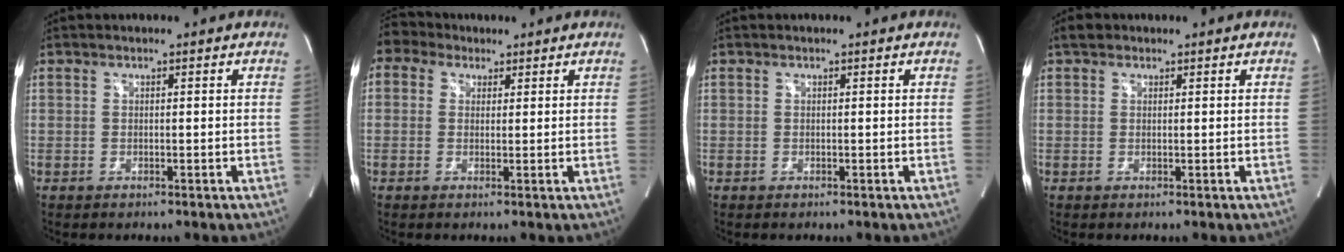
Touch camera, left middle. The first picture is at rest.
{"total": 2.9, "force": [2.2, 1.9, -0.5], "torque": [-0.004, 0.019, 0.044]}
{"total": 0.0}
{"total": 1.4, "force": [1.0, 0.8, 0.4], "torque": [-0.009, 0.013, 0.016]}